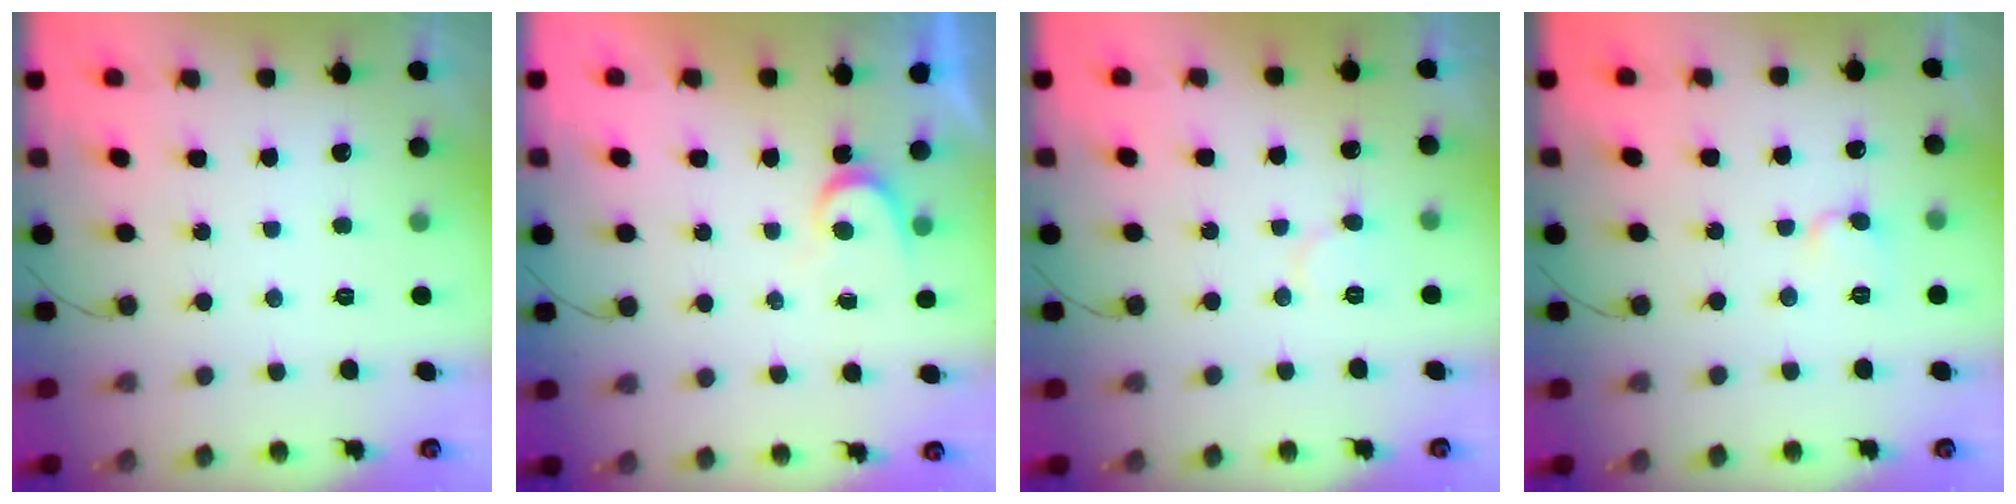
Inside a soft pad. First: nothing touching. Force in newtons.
{"total": 4.0, "press": 3.9, "slide": 0.5}
{"total": 5.3, "press": 5.3, "slide": 0.6}
{"total": 4.8, "press": 4.8, "slide": 0.3}